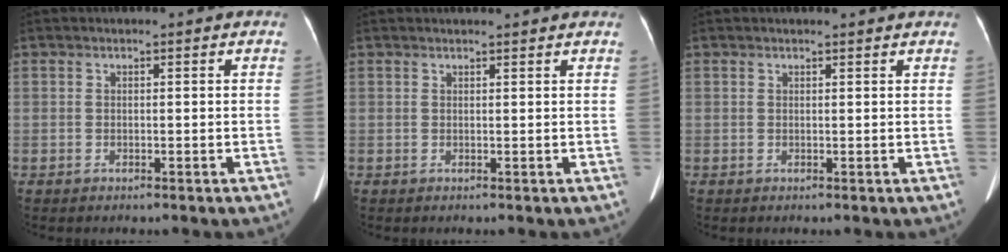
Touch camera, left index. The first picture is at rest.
{"total": 3.3, "force": [3.1, 0.0, 0.9], "torque": [-0.013, 0.017, 0.034]}
{"total": 1.9, "force": [1.8, 0.2, 0.6], "torque": [-0.012, 0.008, 0.021]}